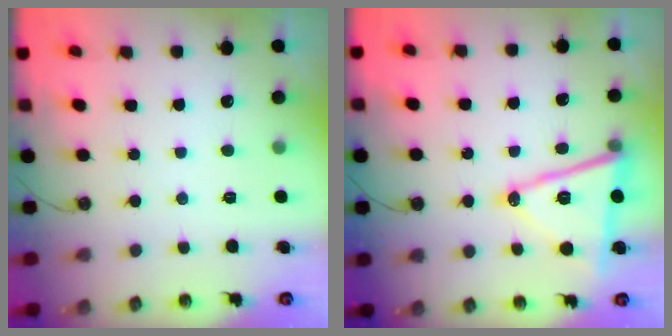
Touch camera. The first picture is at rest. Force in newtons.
{"total": 14.6, "press": 14.1, "slide": 3.8}